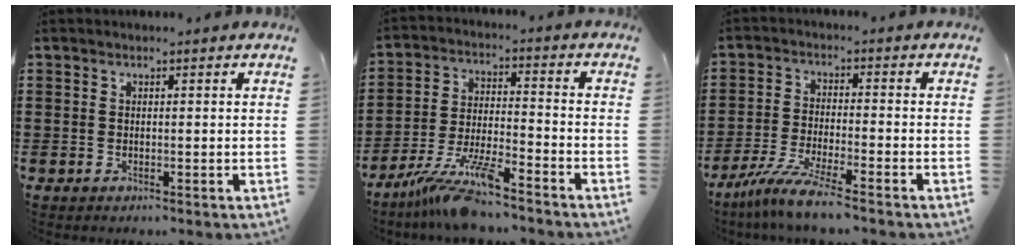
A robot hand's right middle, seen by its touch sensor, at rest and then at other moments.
{"total": 9.4, "force": [-8.1, 0.4, 4.7], "torque": [-0.102, -0.004, -0.160]}
{"total": 6.9, "force": [-5.8, -0.4, 3.8], "torque": [-0.084, -0.020, -0.112]}